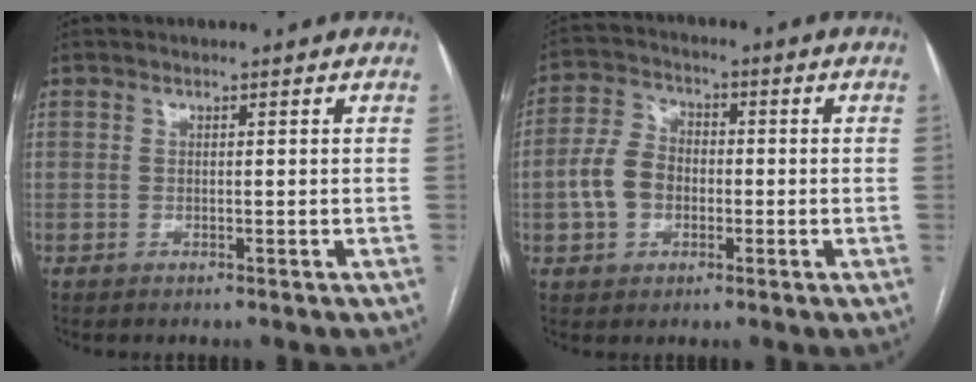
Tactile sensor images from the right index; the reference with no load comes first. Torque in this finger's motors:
{"motor_torque": [0.28, -0.11, 0.21, 0.05]}